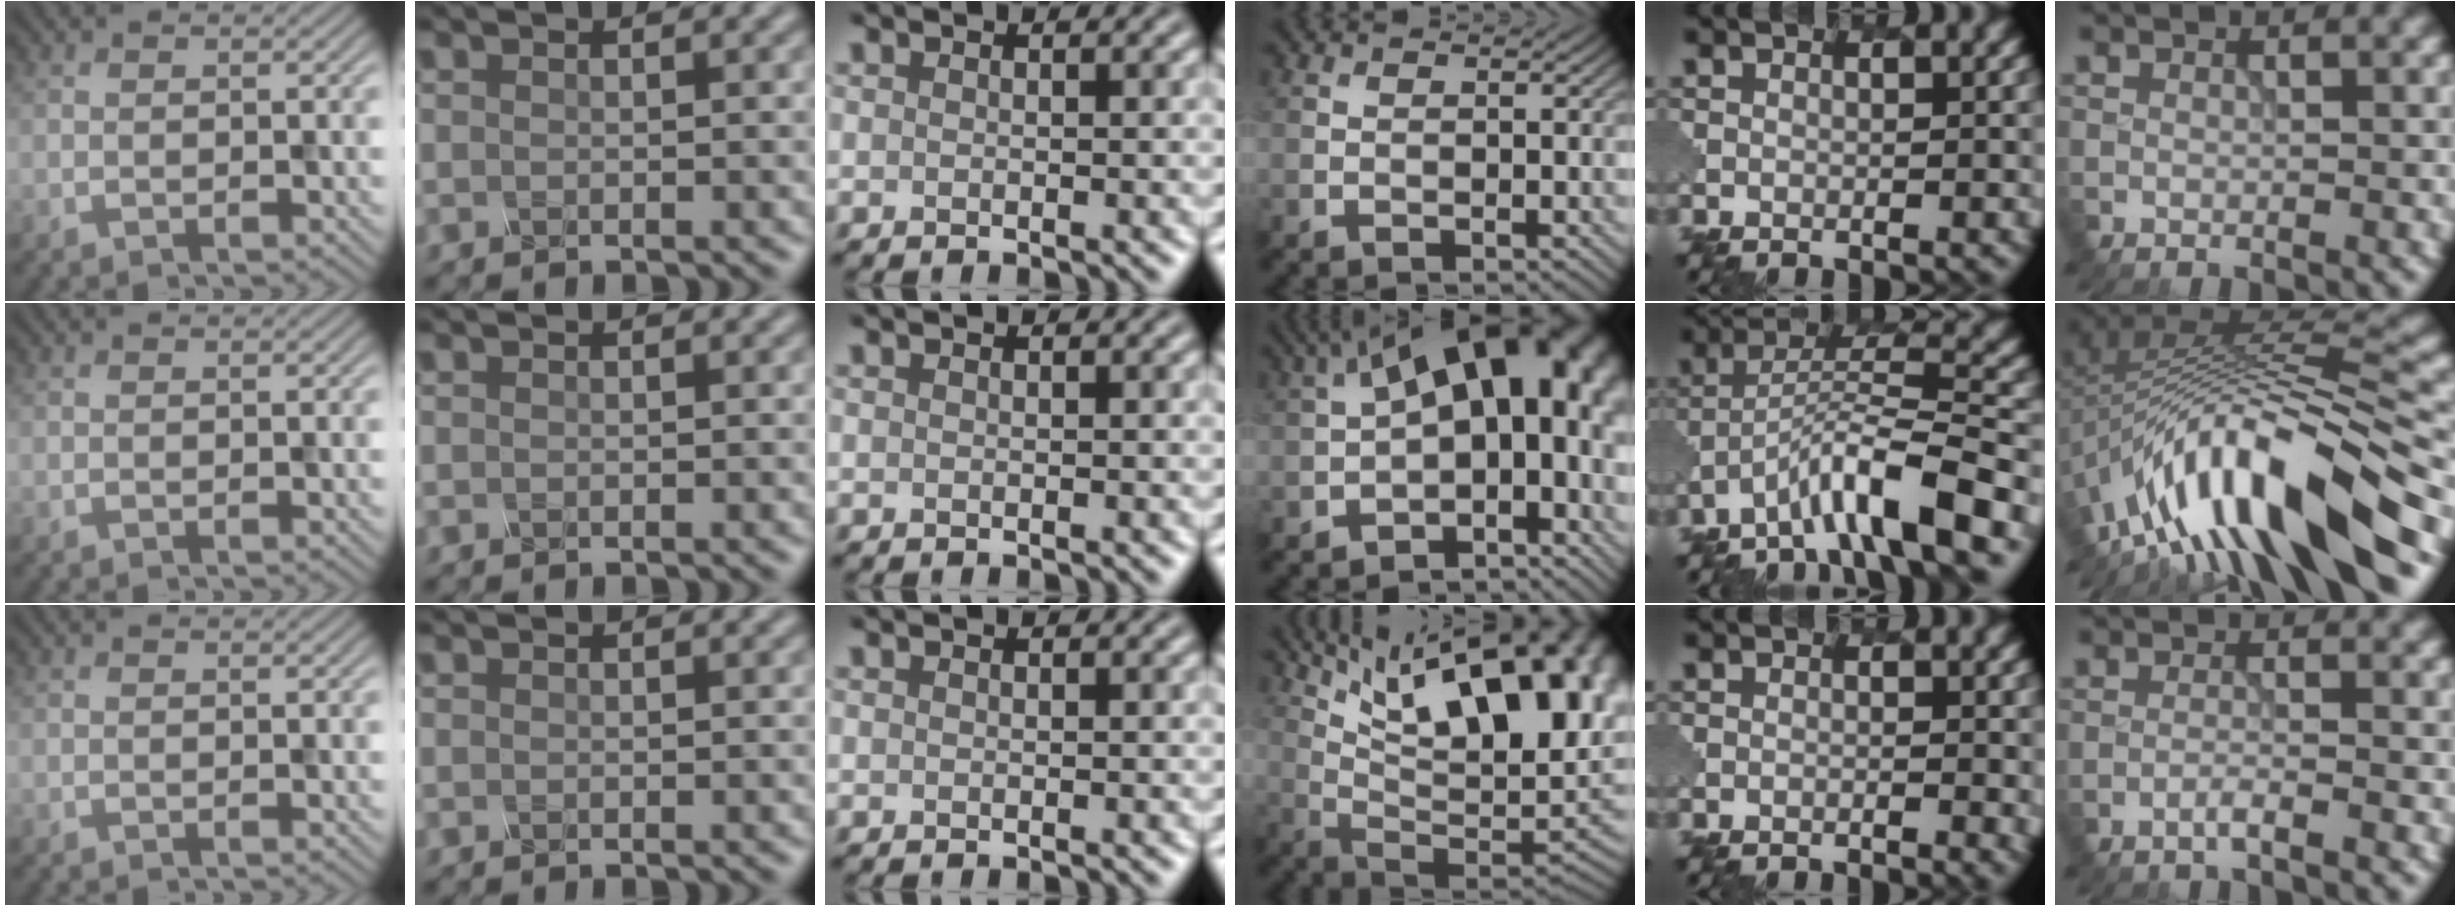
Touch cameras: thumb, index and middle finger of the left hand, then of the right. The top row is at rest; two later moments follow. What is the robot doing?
{"motion": "shake", "object": "salt shaker"}